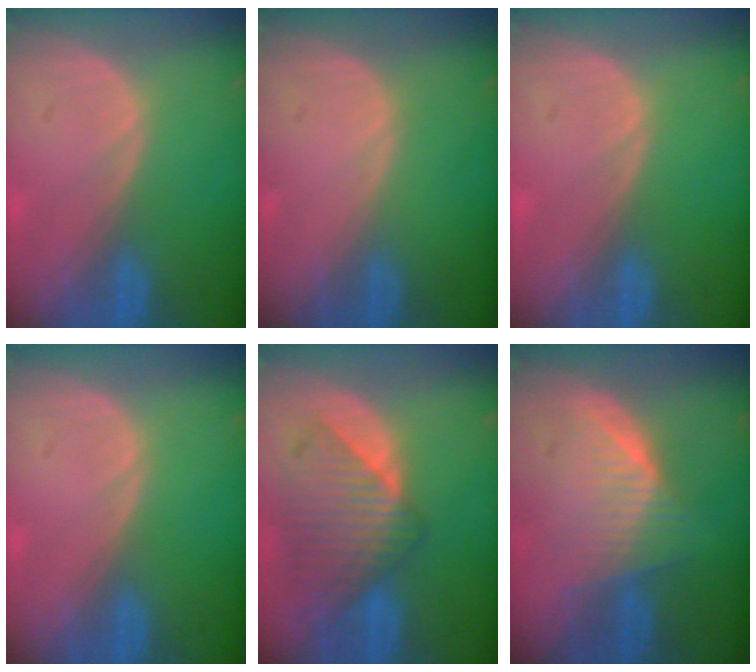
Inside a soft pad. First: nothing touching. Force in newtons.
{"total": 0.0}
{"total": 0.0}
{"total": 0.0}
{"total": 9.1, "press": 8.2, "slide": 4.0}
{"total": 6.5, "press": 6.2, "slide": 1.8}